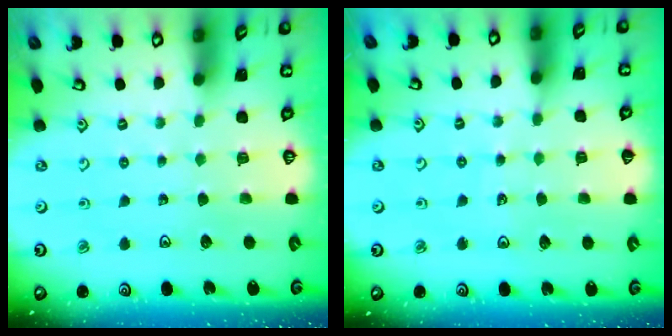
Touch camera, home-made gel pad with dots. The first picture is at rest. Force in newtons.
{"total": 4.0, "press": 3.6, "slide": 1.7}